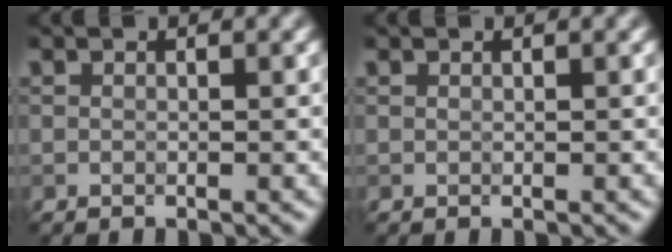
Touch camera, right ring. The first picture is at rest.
{"total": 0.0}